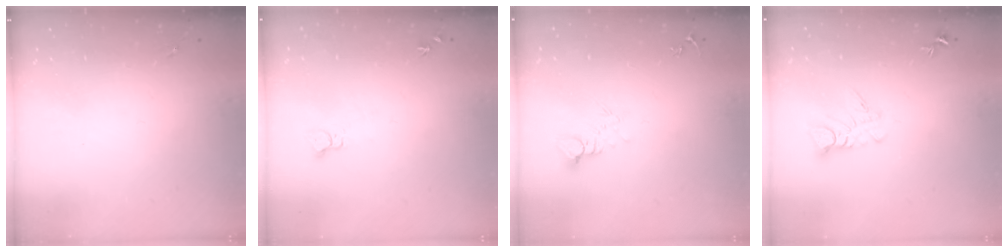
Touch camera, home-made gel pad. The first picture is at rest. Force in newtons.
{"total": 3.8, "press": 3.8, "slide": 0.4}
{"total": 5.5, "press": 5.5, "slide": 0.4}
{"total": 5.9, "press": 5.9, "slide": 0.5}